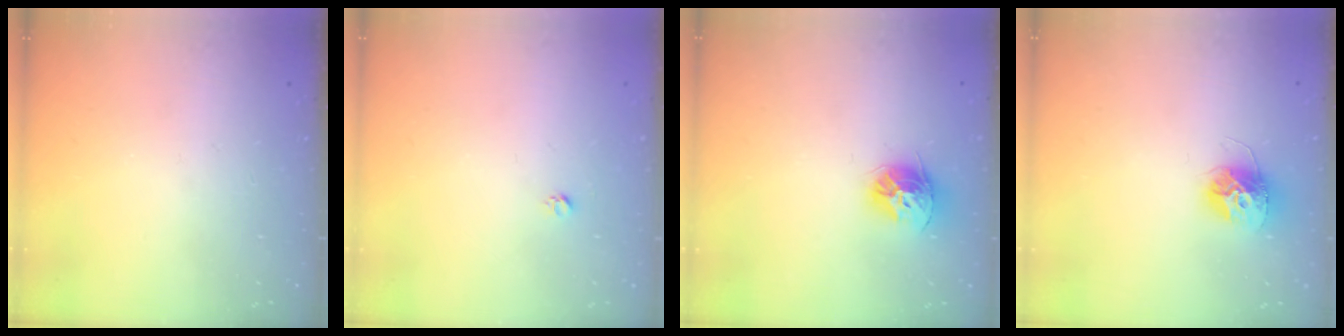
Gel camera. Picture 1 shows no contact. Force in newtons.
{"total": 2.7, "press": 2.7, "slide": 0.3}
{"total": 11.1, "press": 11.0, "slide": 0.9}
{"total": 11.8, "press": 11.8, "slide": 0.9}